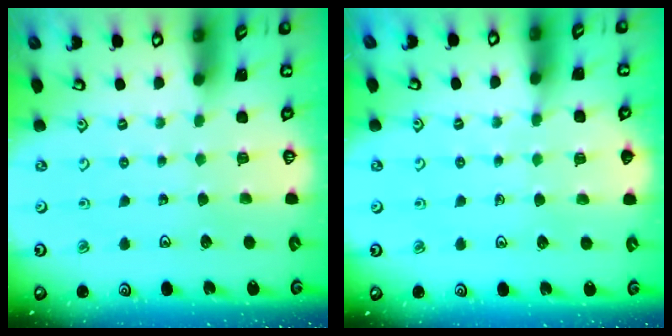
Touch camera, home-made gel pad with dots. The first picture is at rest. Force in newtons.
{"total": 6.0, "press": 6.0, "slide": 0.7}